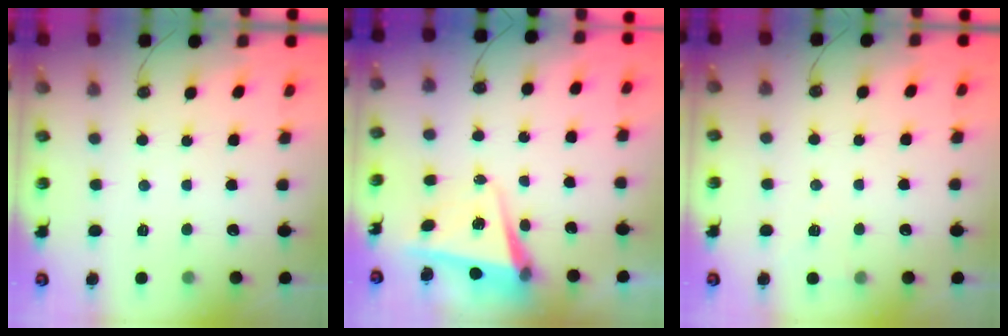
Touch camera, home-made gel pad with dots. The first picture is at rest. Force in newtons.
{"total": 4.9, "press": 4.8, "slide": 1.2}
{"total": 5.2, "press": 3.2, "slide": 4.1}